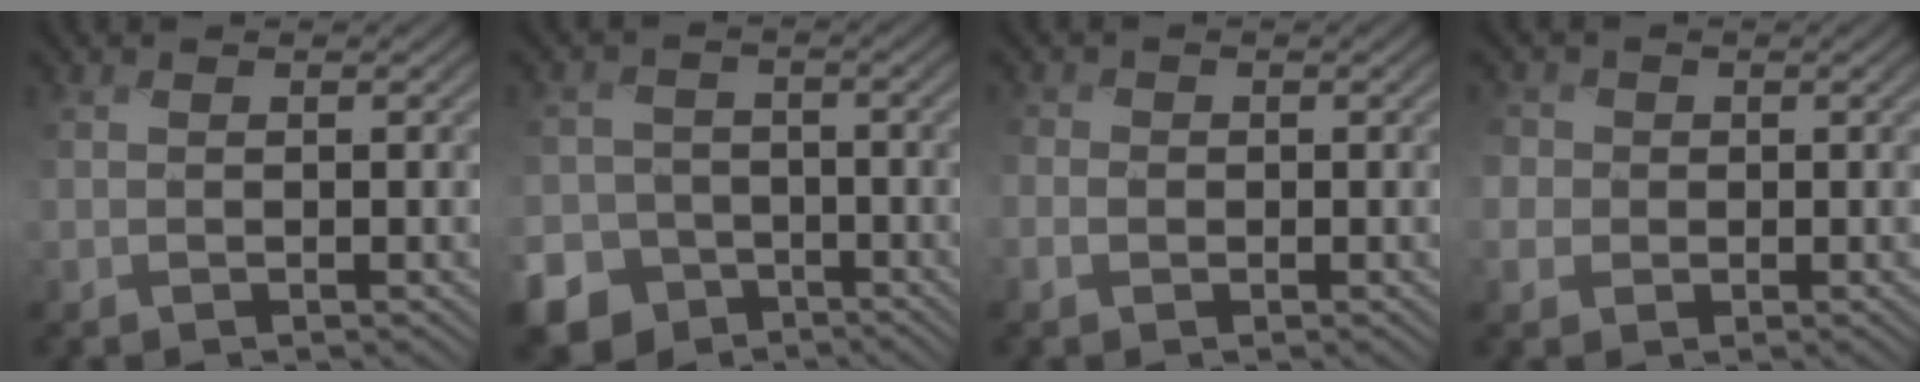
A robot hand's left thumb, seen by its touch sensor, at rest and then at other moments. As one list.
[{"total": 13.0, "force": [-7.1, 10.6, 2.2], "torque": [-0.092, -0.058, -0.124]}, {"total": 2.0, "force": [-0.6, 1.8, 0.7], "torque": [-0.019, -0.002, -0.019]}, {"total": 3.4, "force": [0.1, 3.3, 0.9], "torque": [-0.038, 0.006, -0.008]}]